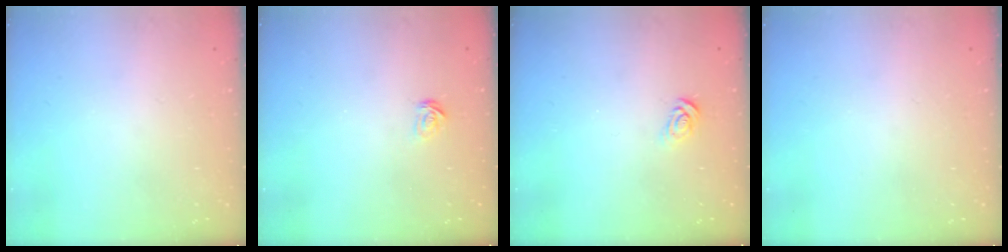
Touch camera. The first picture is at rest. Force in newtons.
{"total": 2.3, "press": 2.3, "slide": 0.2}
{"total": 3.7, "press": 3.7, "slide": 0.4}
{"total": 0.0}